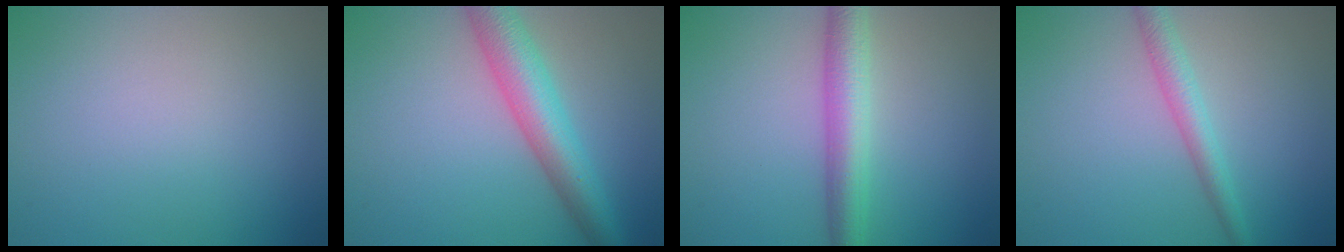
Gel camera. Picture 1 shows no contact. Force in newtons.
{"total": 6.3, "press": 6.3, "slide": 0.1}
{"total": 4.6, "press": 4.6, "slide": 0.1}
{"total": 2.6, "press": 2.6, "slide": 0.2}